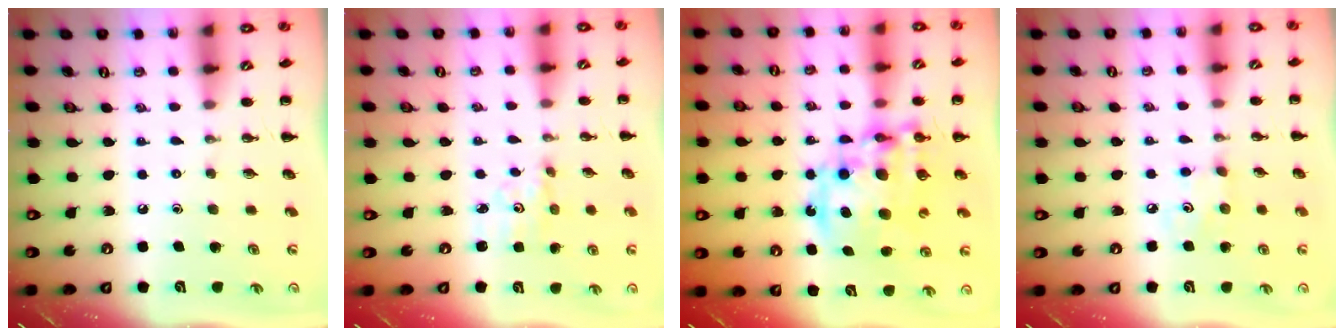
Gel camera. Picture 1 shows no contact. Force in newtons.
{"total": 2.4, "press": 2.3, "slide": 0.8}
{"total": 16.5, "press": 16.1, "slide": 3.6}
{"total": 3.0, "press": 2.8, "slide": 0.9}